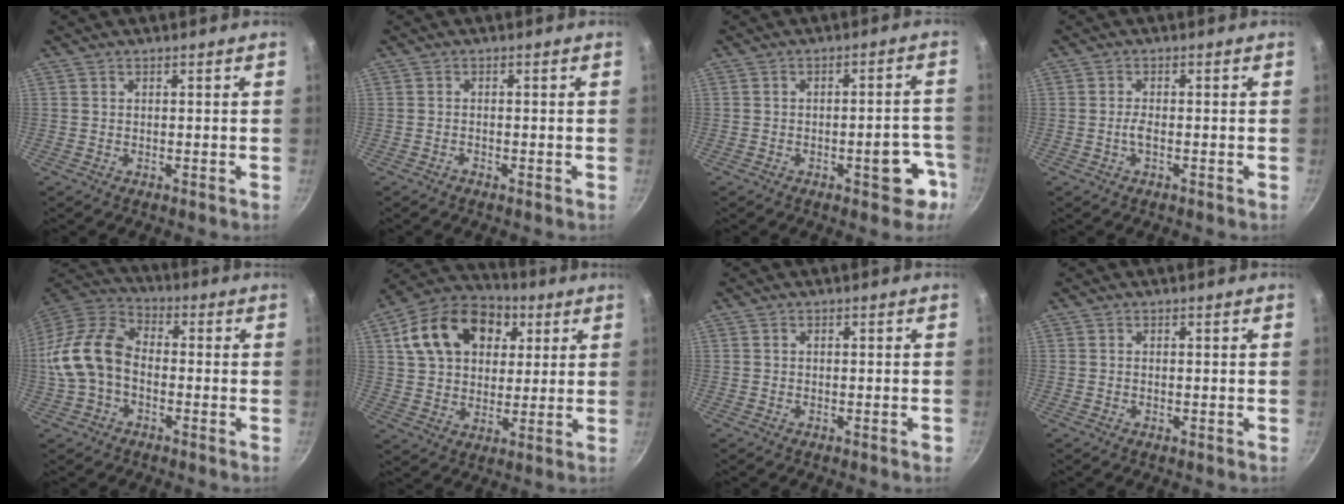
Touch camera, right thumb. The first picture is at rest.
{"total": 0.6, "force": [-0.5, 0.1, 0.2], "torque": [-0.008, 0.005, -0.014]}
{"total": 7.7, "force": [-3.6, 3.4, 5.9], "torque": [-0.041, 0.035, -0.040]}
{"total": 1.6, "force": [-0.5, 0.4, 1.4], "torque": [-0.035, 0.006, -0.014]}
{"total": 14.3, "force": [-1.9, 9.7, 10.2], "torque": [-0.183, 0.042, -0.053]}
{"total": 19.2, "force": [6.7, 13.6, 11.7], "torque": [-0.179, 0.013, 0.104]}
{"total": 0.9, "force": [-0.5, 0.1, 0.8], "torque": [-0.017, 0.006, -0.010]}
{"total": 0.0}